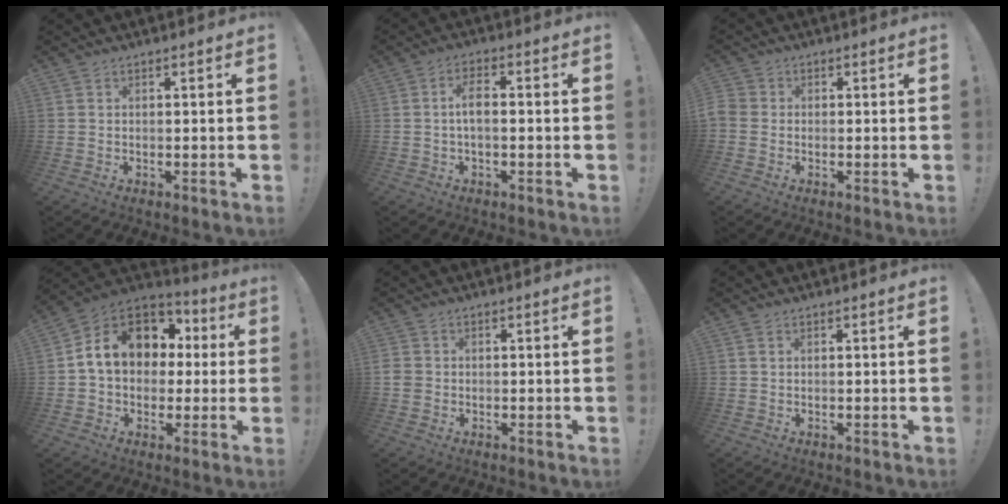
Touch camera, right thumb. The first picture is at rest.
{"total": 5.3, "force": [0.0, 2.0, 4.9], "torque": [-0.087, 0.002, -0.001]}
{"total": 2.6, "force": [-0.7, 2.2, 1.1], "torque": [-0.028, 0.006, -0.014]}
{"total": 15.9, "force": [3.8, 12.4, 9.2], "torque": [-0.140, 0.002, 0.079]}
{"total": 2.4, "force": [-0.5, 2.1, 0.9], "torque": [-0.016, 0.008, -0.007]}
{"total": 0.6, "force": [0.3, 0.4, 0.2], "torque": [-0.006, 0.001, 0.006]}